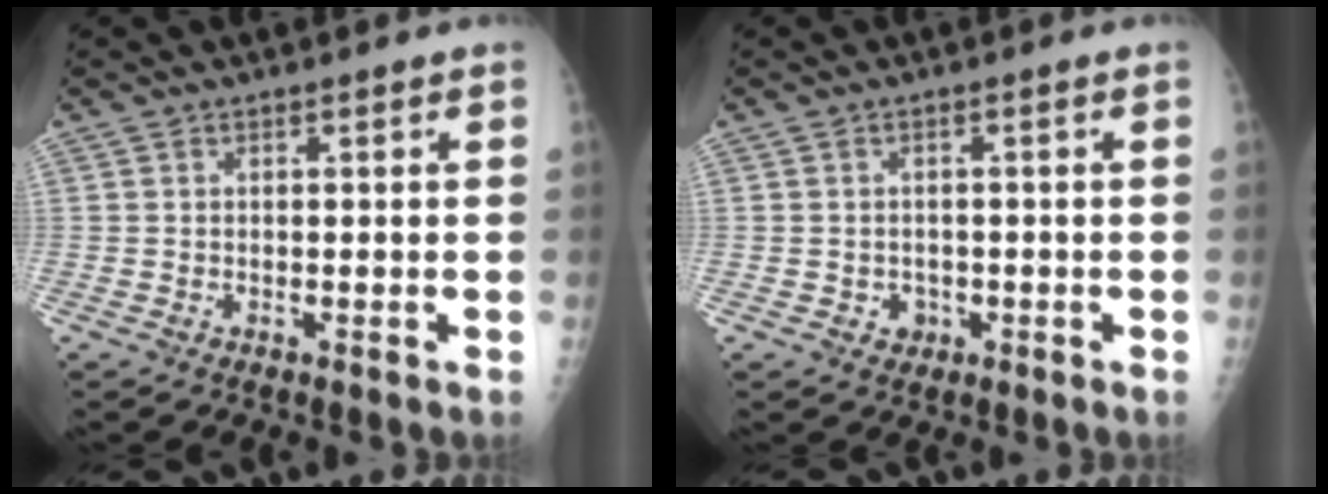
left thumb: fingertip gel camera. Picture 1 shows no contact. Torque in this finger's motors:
{"motor_torque": [-0.10, 0.03, 0.26, 0.22, 0.00]}